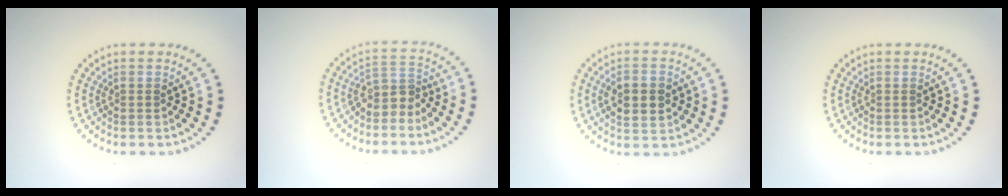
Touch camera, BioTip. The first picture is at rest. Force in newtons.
{"total": 2.7, "press": 2.1, "slide": 1.7}
{"total": 4.3, "press": 4.3, "slide": 0.4}
{"total": 0.0}